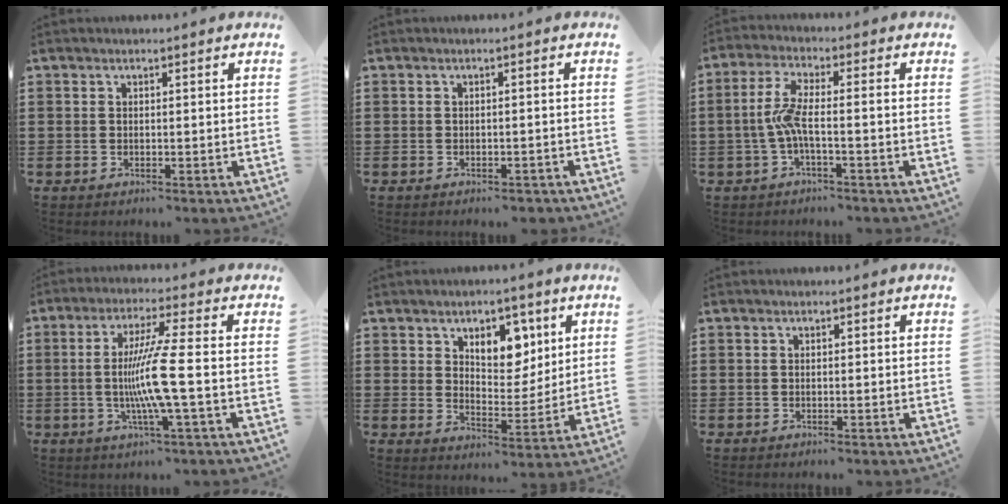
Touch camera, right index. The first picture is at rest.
{"total": 1.0, "force": [-0.9, 0.2, 0.4], "torque": [-0.011, -0.003, -0.018]}
{"total": 5.4, "force": [-1.5, 0.7, 5.2], "torque": [-0.115, -0.008, -0.036]}
{"total": 9.2, "force": [-1.4, -0.5, 9.1], "torque": [-0.186, -0.022, -0.038]}
{"total": 6.8, "force": [4.0, 4.4, 3.4], "torque": [-0.064, -0.004, 0.067]}
{"total": 0.0}